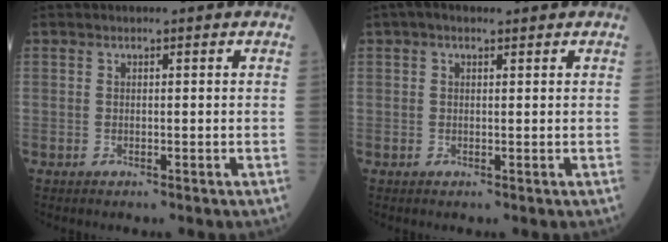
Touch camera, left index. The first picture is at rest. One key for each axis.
{"total": 2.0, "fx": 1.1, "fy": 1.0, "fz": 1.3, "tx": -0.030, "ty": 0.018, "tz": 0.017}